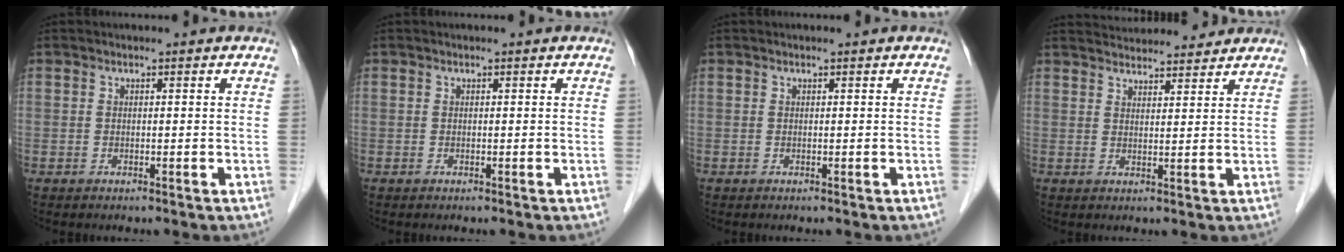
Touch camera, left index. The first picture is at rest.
{"total": 0.0}
{"total": 0.0}
{"total": 10.6, "force": [10.1, 1.8, 2.6], "torque": [-0.036, 0.023, 0.140]}